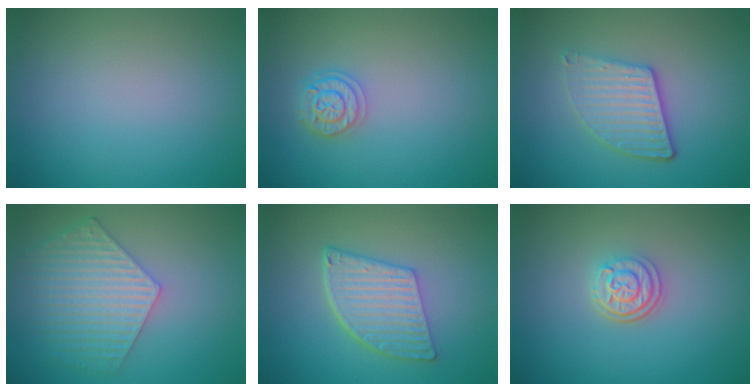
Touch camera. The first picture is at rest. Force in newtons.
{"total": 2.6, "press": 2.4, "slide": 1.0}
{"total": 4.0, "press": 3.3, "slide": 2.2}
{"total": 5.7, "press": 4.6, "slide": 3.4}
{"total": 5.6, "press": 4.1, "slide": 3.7}
{"total": 3.0, "press": 2.4, "slide": 1.7}